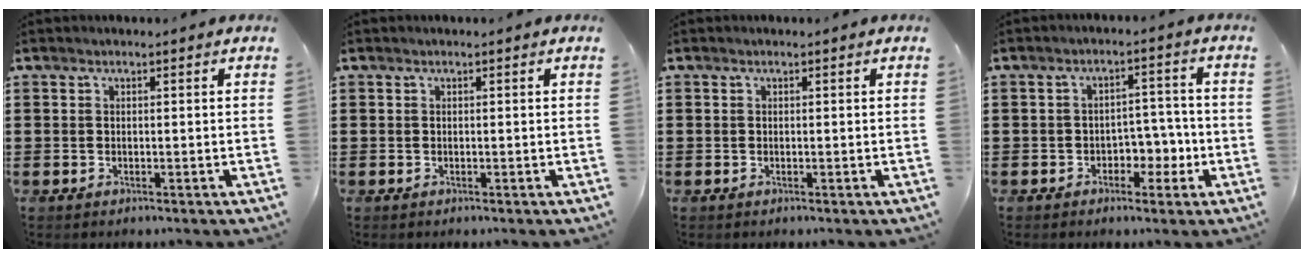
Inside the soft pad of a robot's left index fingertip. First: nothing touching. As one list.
[{"total": 0.0}, {"total": 0.0}, {"total": 4.4, "force": [-2.1, 3.1, 2.4], "torque": [-0.042, 0.007, -0.046]}]